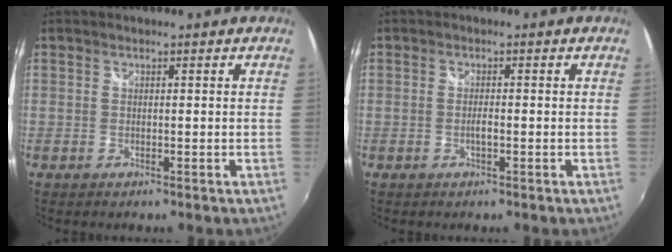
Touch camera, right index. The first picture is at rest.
{"total": 1.4, "force": [-0.5, 0.1, 1.3], "torque": [-0.025, 0.000, -0.010]}